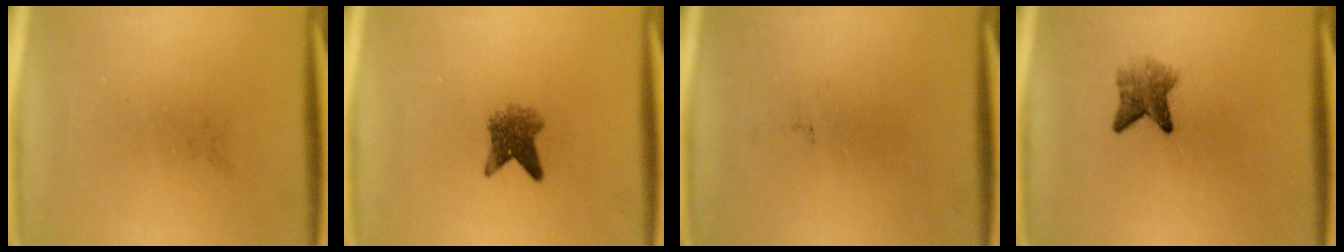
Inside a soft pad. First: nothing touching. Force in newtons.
{"total": 4.0}
{"total": 0.0}
{"total": 3.6}